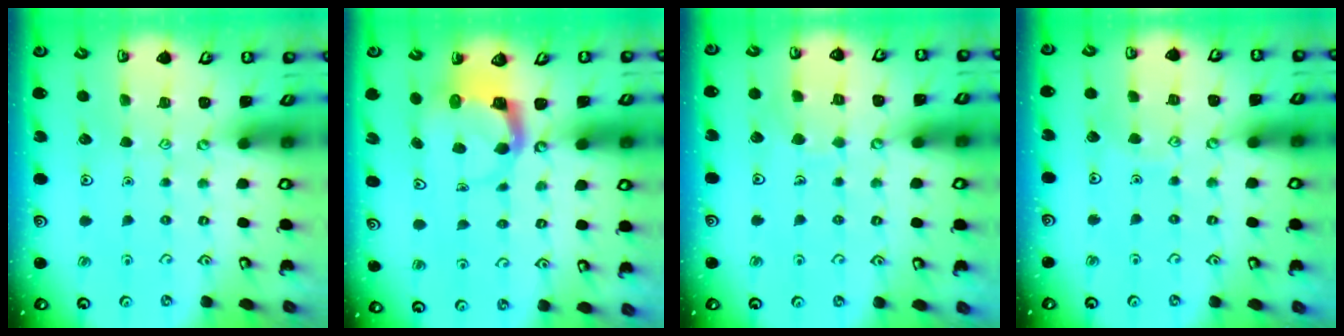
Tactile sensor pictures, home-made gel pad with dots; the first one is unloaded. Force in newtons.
{"total": 3.9, "press": 3.9, "slide": 0.3}
{"total": 5.1, "press": 5.1, "slide": 0.3}
{"total": 3.4, "press": 3.3, "slide": 0.3}